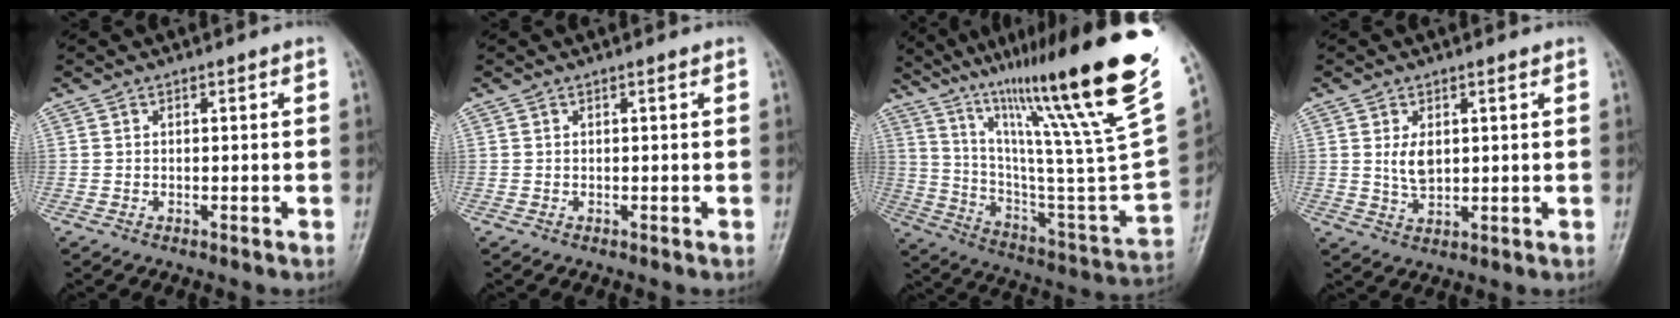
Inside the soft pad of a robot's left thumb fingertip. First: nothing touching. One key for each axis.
{"total": 0.0}
{"total": 35.6, "fx": 22.9, "fy": 4.4, "fz": 26.9, "tx": -0.363, "ty": -0.097, "tz": 0.368}
{"total": 4.0, "fx": 0.9, "fy": 2.4, "fz": 3.1, "tx": -0.046, "ty": -0.012, "tz": 0.027}